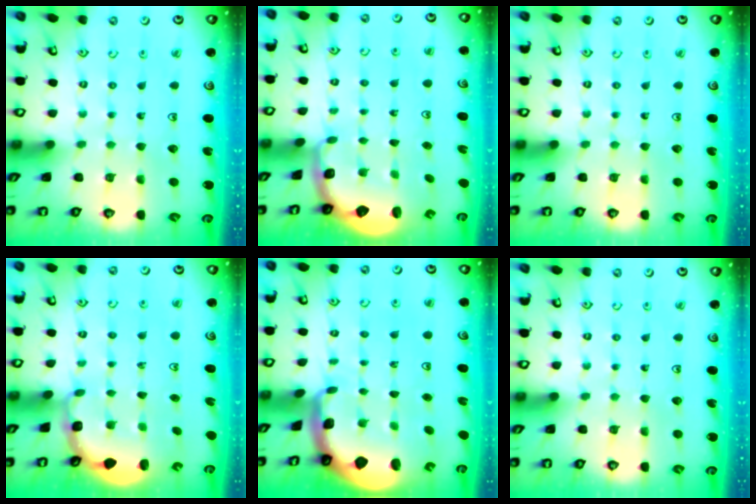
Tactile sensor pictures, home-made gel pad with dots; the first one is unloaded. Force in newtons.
{"total": 2.9, "press": 1.8, "slide": 2.2}
{"total": 0.0}
{"total": 2.7, "press": 2.3, "slide": 1.4}
{"total": 1.9, "press": 1.9, "slide": 0.4}
{"total": 0.0}